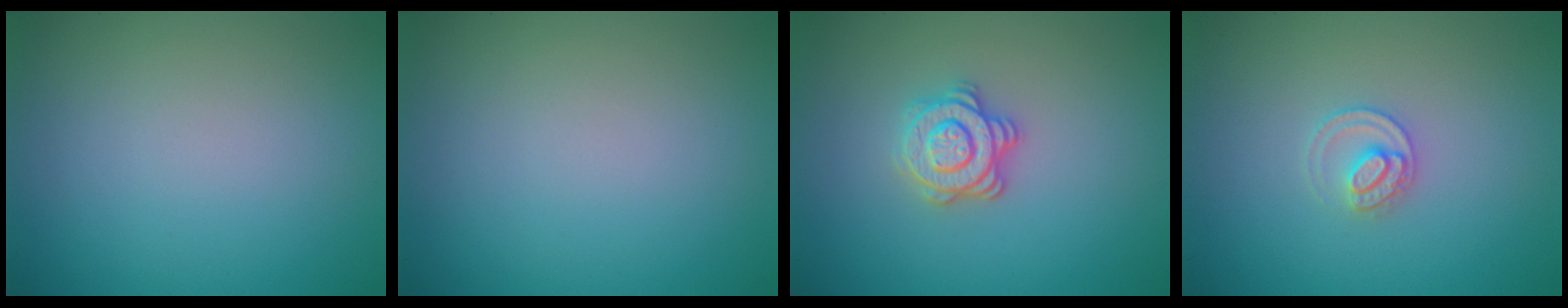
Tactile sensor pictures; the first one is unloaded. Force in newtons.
{"total": 0.0}
{"total": 3.3, "press": 2.9, "slide": 1.5}
{"total": 2.1, "press": 2.1, "slide": 0.2}